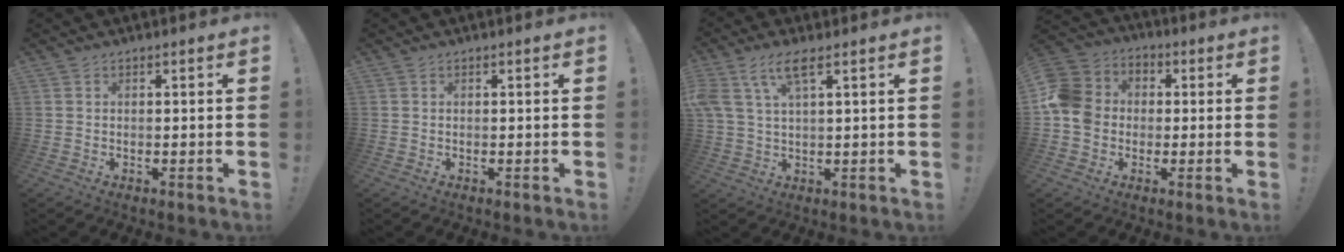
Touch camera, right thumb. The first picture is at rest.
{"total": 0.0}
{"total": 7.7, "force": [4.1, 2.6, 5.9], "torque": [-0.128, 0.001, 0.082]}
{"total": 11.0, "force": [-1.6, 9.9, 4.7], "torque": [-0.093, 0.025, -0.026]}